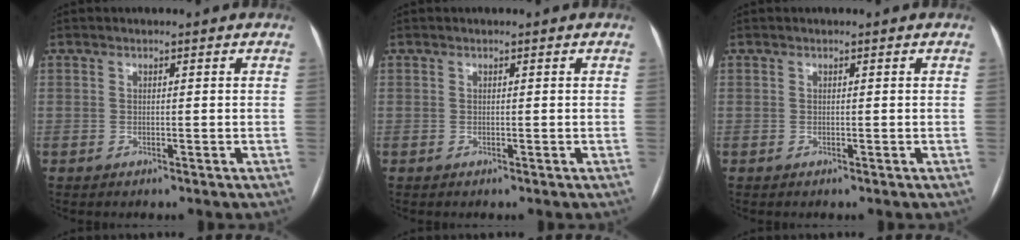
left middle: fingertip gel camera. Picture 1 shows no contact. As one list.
[{"total": 0.0}, {"total": 0.0}]